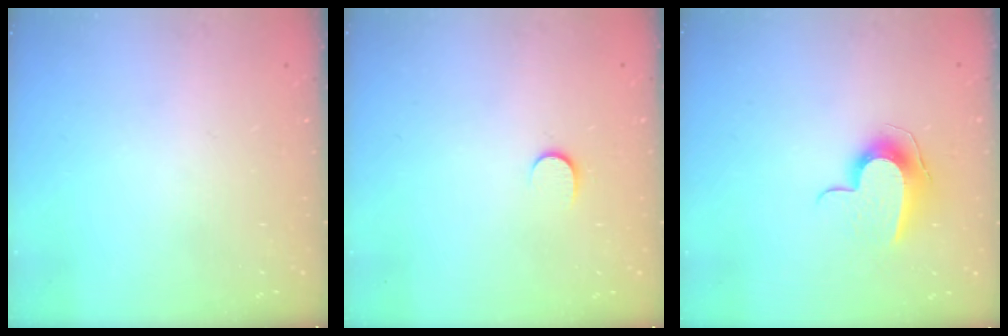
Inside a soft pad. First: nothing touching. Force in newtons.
{"total": 4.4, "press": 4.4, "slide": 0.5}
{"total": 9.5, "press": 9.5, "slide": 0.2}